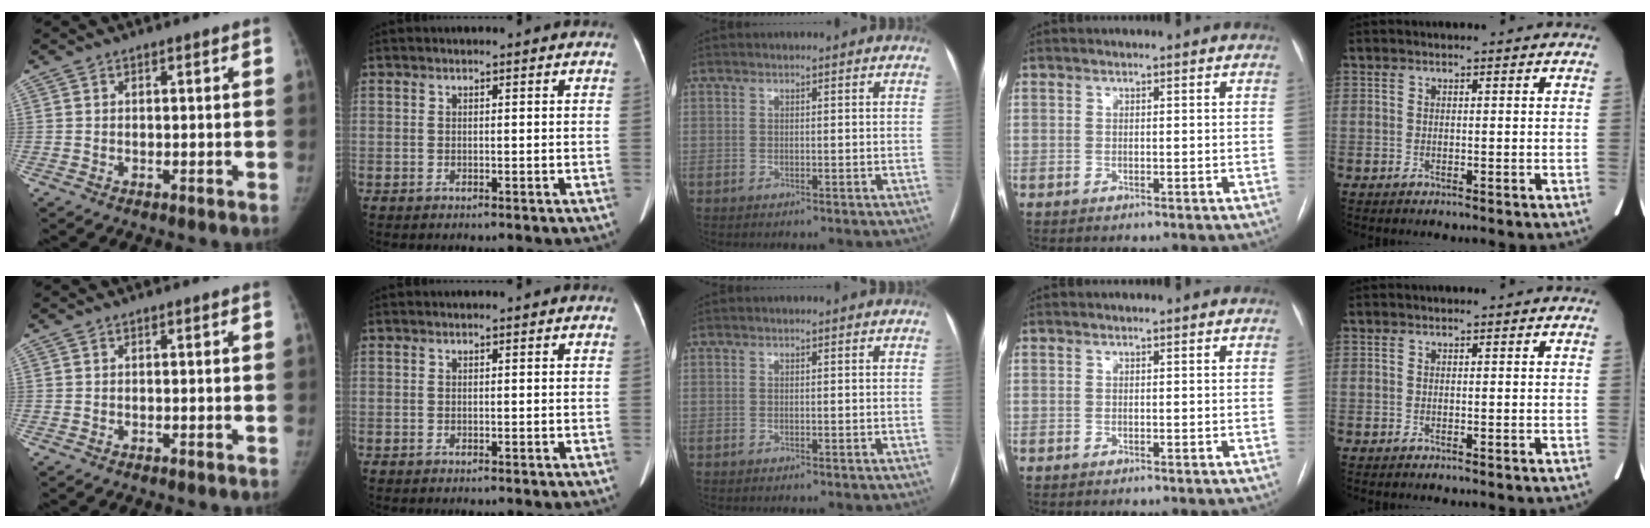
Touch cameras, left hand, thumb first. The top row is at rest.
{}